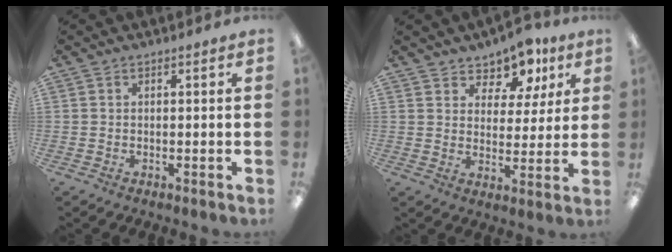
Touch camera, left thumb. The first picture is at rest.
{"total": 8.4, "force": [6.7, 4.7, 2.0], "torque": [-0.037, -0.050, 0.122]}